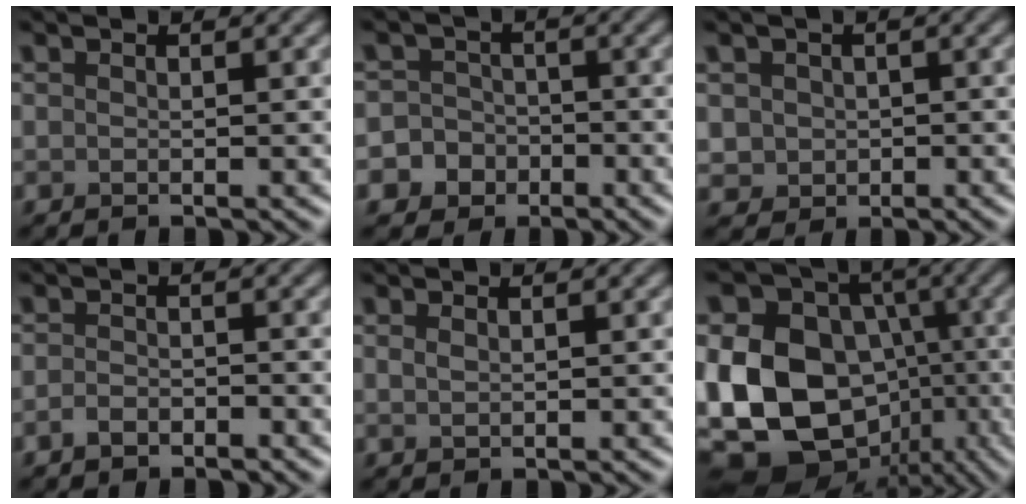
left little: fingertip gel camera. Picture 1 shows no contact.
{"total": 5.4, "force": [-2.8, 4.6, 0.5], "torque": [0.010, -0.008, -0.068]}
{"total": 2.0, "force": [0.0, 1.9, 0.5], "torque": [-0.007, -0.006, 0.005]}
{"total": 1.5, "force": [-1.1, 0.7, 0.7], "torque": [-0.013, 0.001, -0.024]}
{"total": 0.7, "force": [0.4, 0.3, 0.5], "torque": [-0.014, -0.001, 0.010]}
{"total": 18.8, "force": [-3.4, 15.0, 10.9], "torque": [-0.212, -0.020, -0.051]}